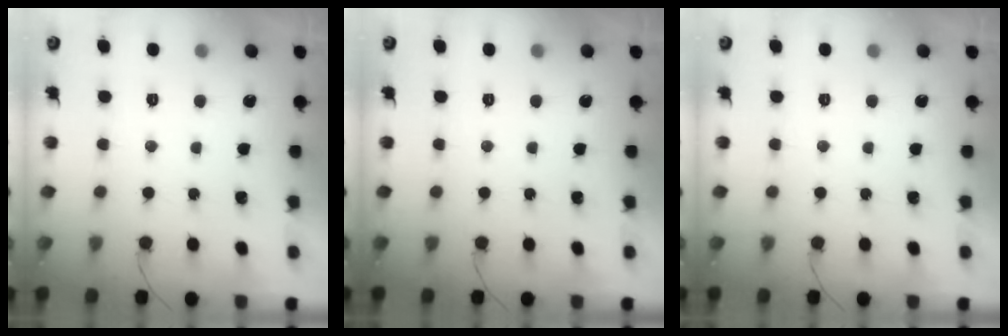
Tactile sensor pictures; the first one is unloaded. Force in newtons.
{"total": 0.0}
{"total": 0.0}